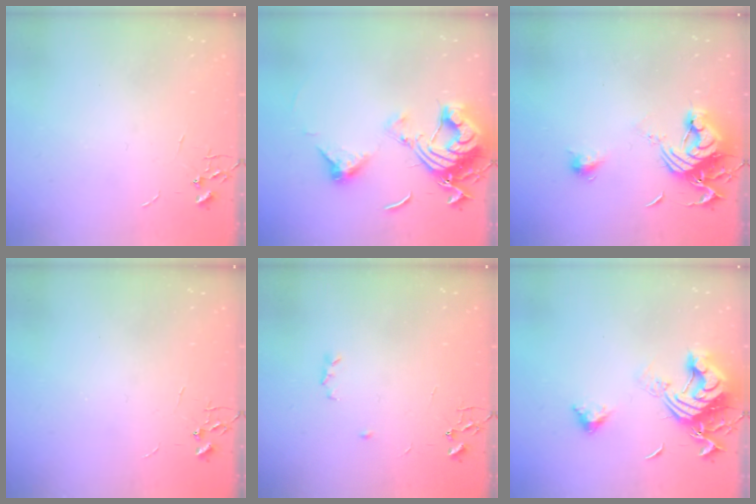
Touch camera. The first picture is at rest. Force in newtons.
{"total": 14.8, "press": 14.7, "slide": 1.5}
{"total": 14.0, "press": 14.0, "slide": 1.1}
{"total": 0.0}
{"total": 3.2, "press": 3.1, "slide": 0.6}
{"total": 15.3, "press": 15.2, "slide": 1.7}